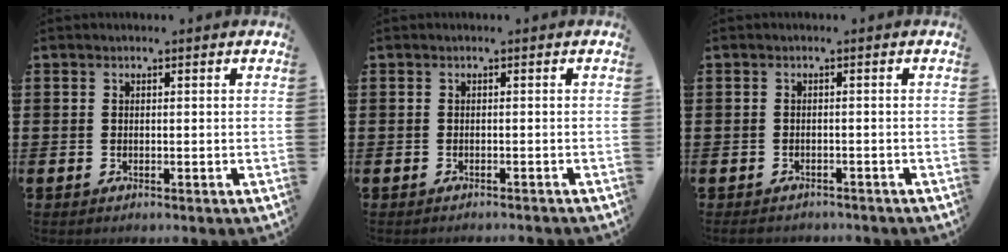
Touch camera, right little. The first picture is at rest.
{"total": 0.5, "force": [-0.5, -0.1, 0.0], "torque": [0.001, -0.001, -0.011]}
{"total": 1.0, "force": [-1.0, 0.2, 0.1], "torque": [-0.005, 0.001, -0.021]}